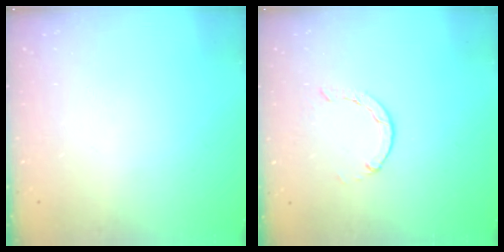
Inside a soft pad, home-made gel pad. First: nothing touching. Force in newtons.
{"total": 1.3, "press": 1.2, "slide": 0.3}